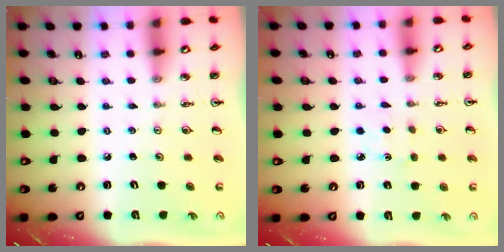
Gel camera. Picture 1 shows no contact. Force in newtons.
{"total": 3.3, "press": 3.3, "slide": 0.4}